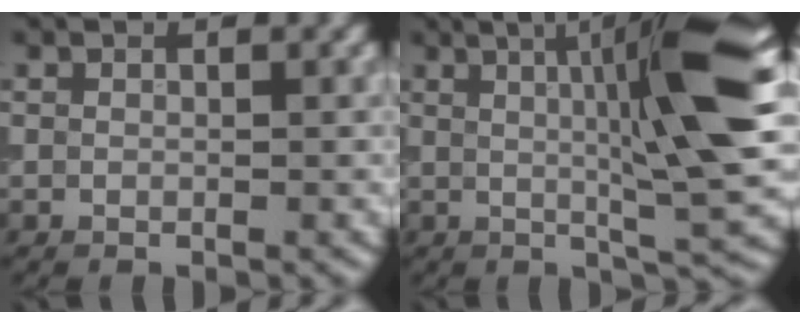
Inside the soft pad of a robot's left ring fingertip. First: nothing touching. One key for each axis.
{"total": 11.8, "fx": 2.0, "fy": 1.8, "fz": 11.5, "tx": -0.142, "ty": 0.010, "tz": 0.026}